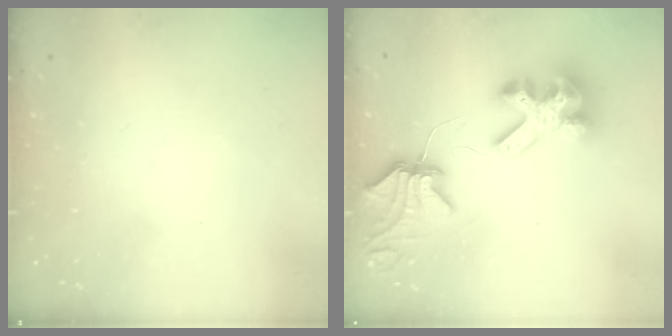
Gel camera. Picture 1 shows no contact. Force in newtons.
{"total": 10.0, "press": 9.9, "slide": 1.6}